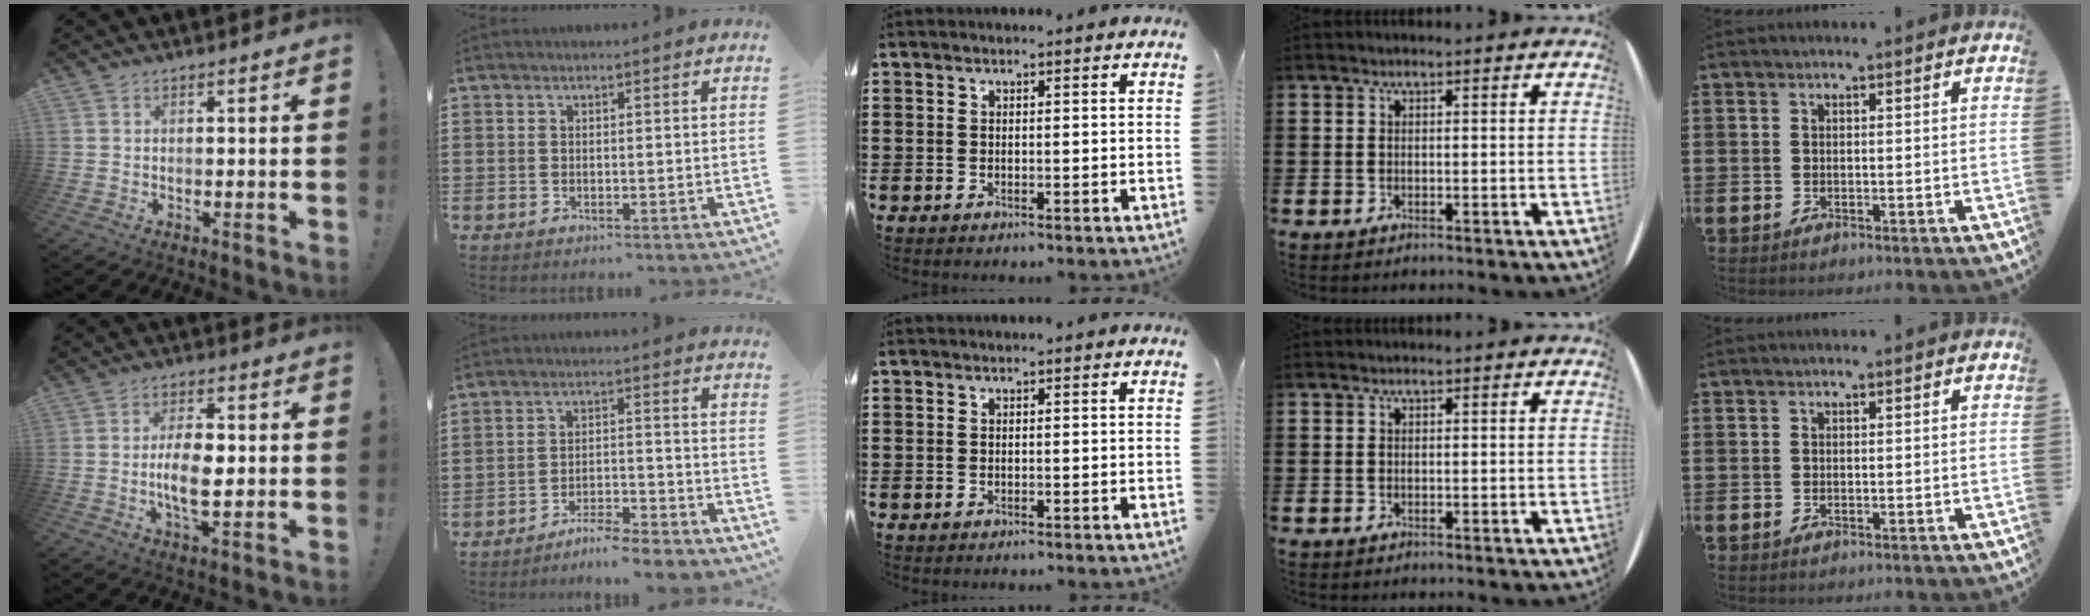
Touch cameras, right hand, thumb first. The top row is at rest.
{"thumb": {"total": 9.3, "force": [-0.9, 4.0, 8.3], "torque": [-0.152, -0.004, -0.024]}, "index": {"total": 4.9, "force": [-4.7, -0.1, 1.2], "torque": [-0.024, 0.001, -0.095]}}